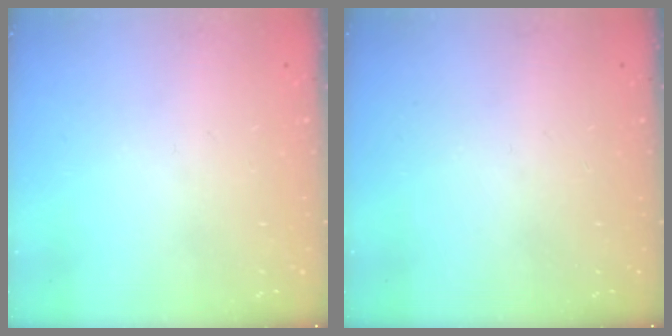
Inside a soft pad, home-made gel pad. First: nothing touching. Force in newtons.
{"total": 0.0}